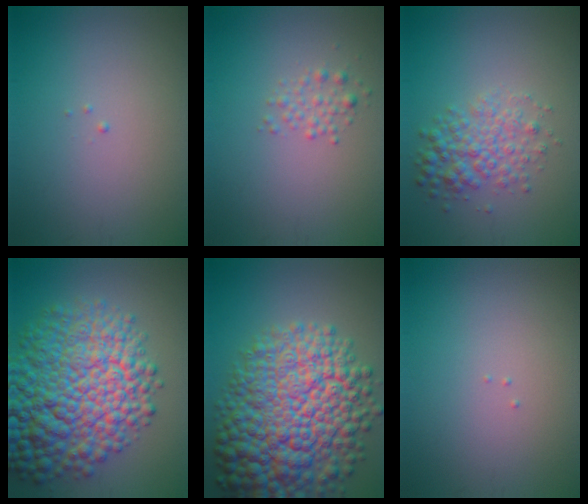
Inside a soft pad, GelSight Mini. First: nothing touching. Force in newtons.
{"total": 1.4, "press": 1.4, "slide": 0.0}
{"total": 3.6, "press": 3.6, "slide": 0.0}
{"total": 14.0, "press": 14.0, "slide": 0.4}
{"total": 15.0, "press": 15.0, "slide": 0.4}
{"total": 0.0}